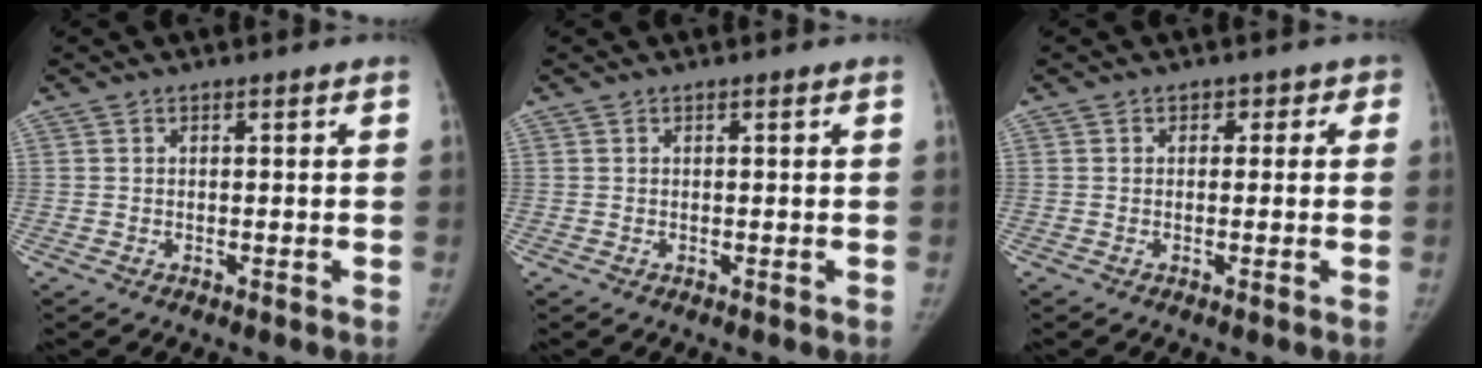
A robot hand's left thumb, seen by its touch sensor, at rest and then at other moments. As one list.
[{"total": 0.0}, {"total": 2.3, "force": [0.5, 2.1, 0.9], "torque": [0.024, 0.006, -0.004]}]